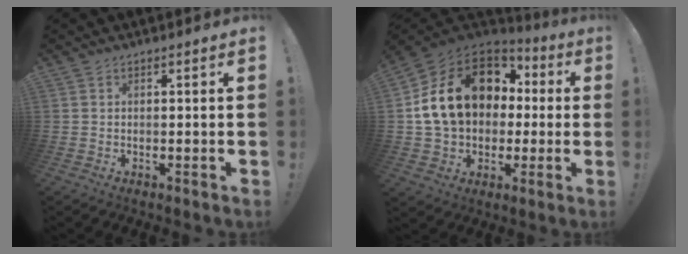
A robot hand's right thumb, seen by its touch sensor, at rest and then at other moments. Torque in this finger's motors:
{"motor_torque": [2.27, 2.73, 0.95, -0.53, 0.72]}